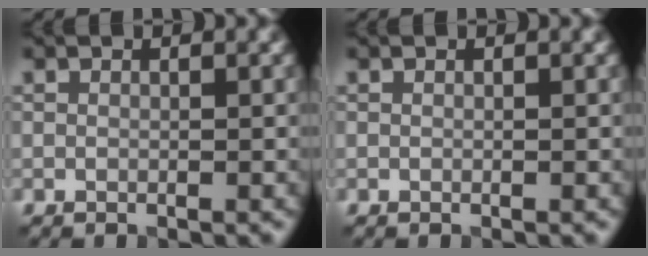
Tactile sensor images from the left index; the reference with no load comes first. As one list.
[{"total": 0.0}]